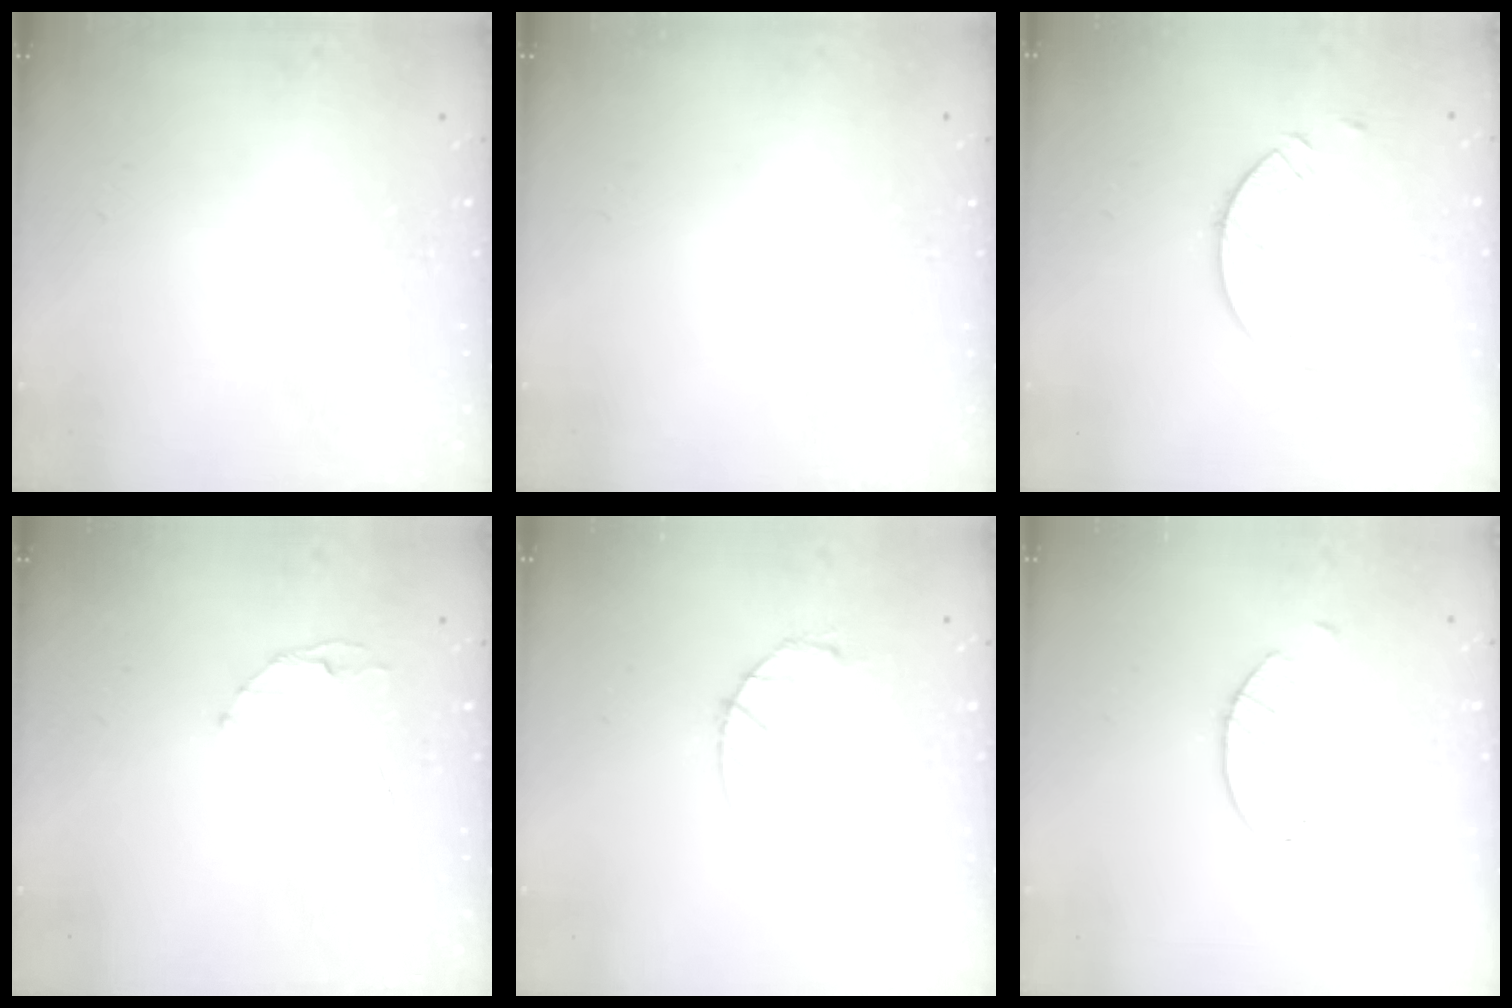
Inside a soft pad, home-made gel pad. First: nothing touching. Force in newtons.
{"total": 0.0}
{"total": 6.0, "press": 6.0, "slide": 0.6}
{"total": 3.2, "press": 3.2, "slide": 0.4}
{"total": 3.0, "press": 3.0, "slide": 0.5}
{"total": 1.6, "press": 1.6, "slide": 0.3}